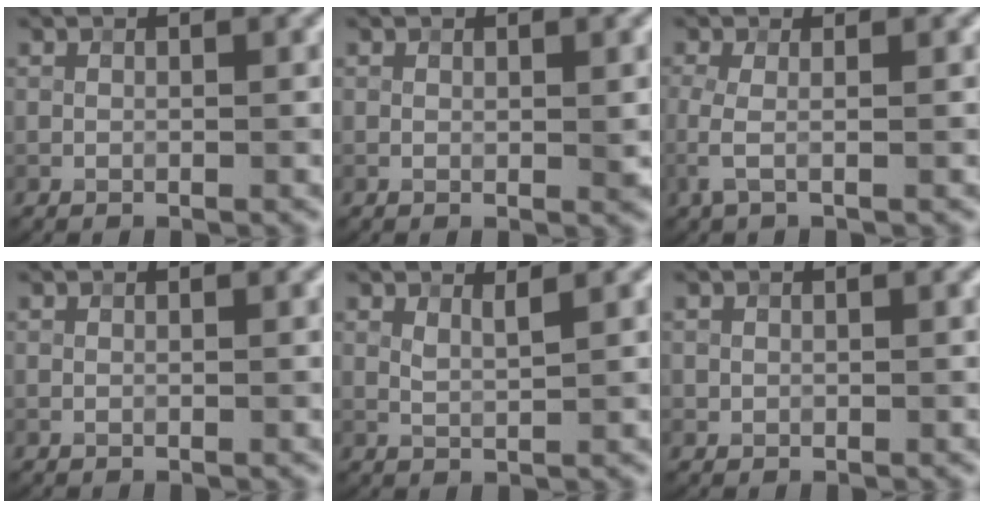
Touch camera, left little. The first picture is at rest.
{"total": 0.5, "force": [0.1, 0.2, 0.5], "torque": [-0.003, -0.002, 0.001]}
{"total": 2.0, "force": [-0.2, 0.6, 1.9], "torque": [-0.043, -0.004, -0.008]}
{"total": 0.0}
{"total": 1.3, "force": [0.9, 0.3, 0.9], "torque": [-0.022, -0.002, 0.015]}
{"total": 0.6, "force": [0.0, 0.6, 0.0], "torque": [0.009, -0.004, 0.001]}